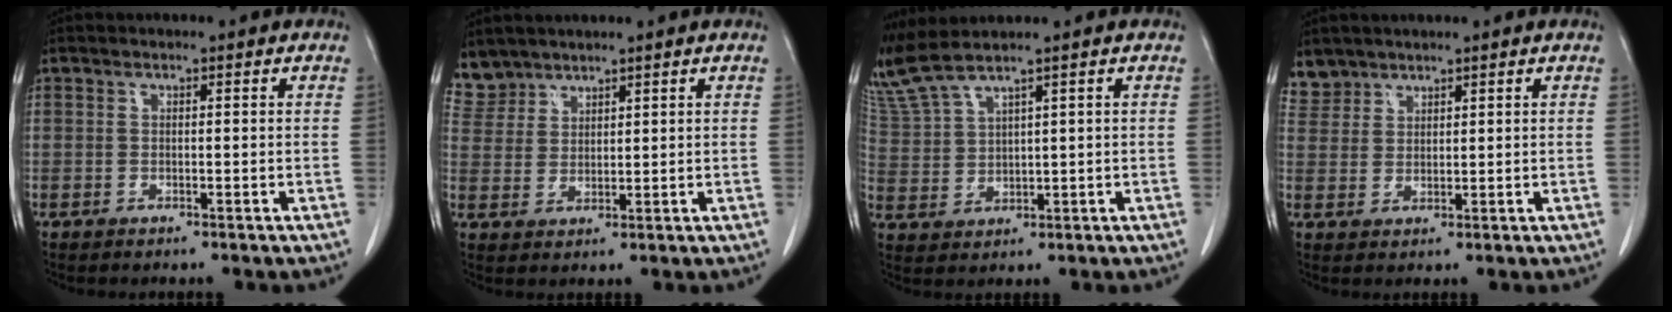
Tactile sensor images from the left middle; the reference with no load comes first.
{"total": 4.2, "force": [3.9, 1.5, -0.6], "torque": [0.014, 0.007, 0.086]}
{"total": 5.1, "force": [4.7, -0.8, 1.9], "torque": [-0.058, 0.003, 0.112]}
{"total": 3.2, "force": [2.8, 1.4, -0.5], "torque": [0.017, 0.008, 0.058]}